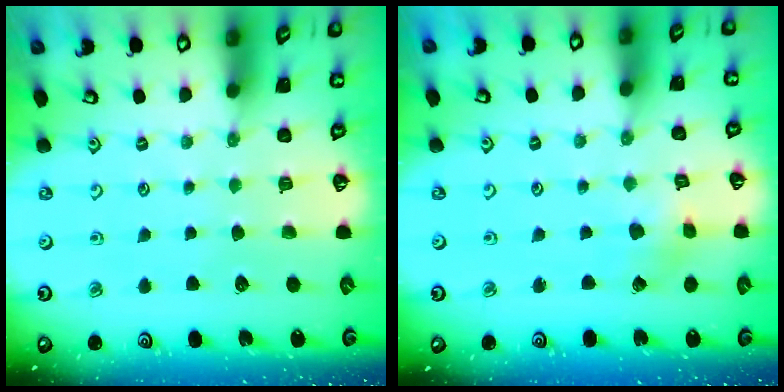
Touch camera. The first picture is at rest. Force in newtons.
{"total": 2.6, "press": 2.6, "slide": 0.2}